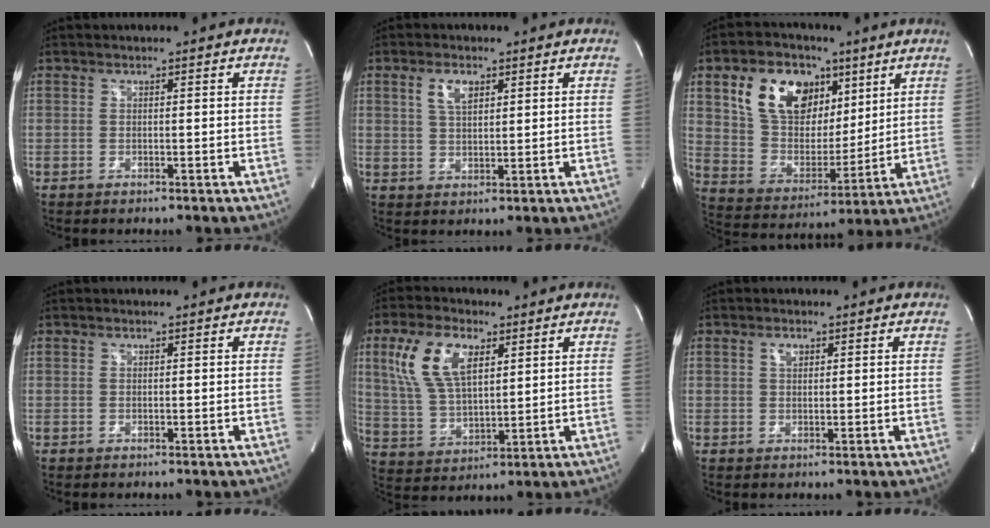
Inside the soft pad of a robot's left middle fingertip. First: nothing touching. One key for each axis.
{"total": 4.0, "fx": 2.0, "fy": 1.8, "fz": 3.0, "tx": -0.060, "ty": 0.006, "tz": 0.040}
{"total": 15.4, "fx": 7.7, "fy": 10.0, "fz": 8.9, "tx": -0.180, "ty": 0.030, "tz": 0.147}
{"total": 0.0}
{"total": 11.5, "fx": 4.8, "fy": 5.2, "fz": 9.1, "tx": -0.201, "ty": 0.018, "tz": 0.099}
{"total": 1.7, "fx": 0.8, "fy": 0.9, "fz": 1.1, "tx": -0.020, "ty": 0.002, "tz": 0.015}